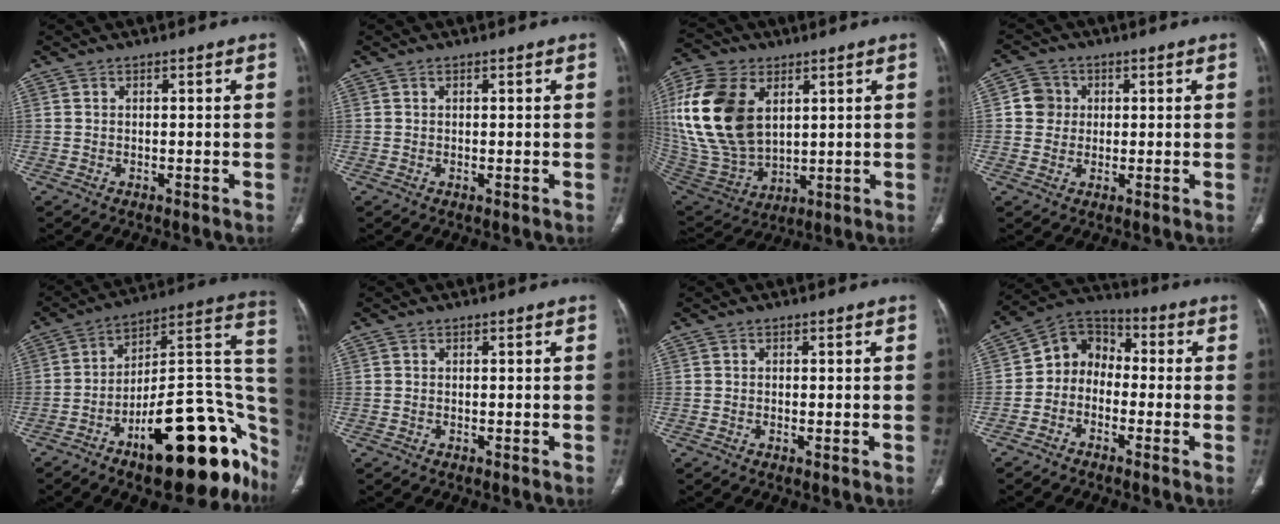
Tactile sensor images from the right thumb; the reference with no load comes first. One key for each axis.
{"total": 0.5, "fx": 0.2, "fy": 0.2, "fz": 0.4, "tx": -0.009, "ty": -0.001, "tz": 0.005}
{"total": 23.9, "fx": 6.1, "fy": 15.4, "fz": 17.3, "tx": -0.369, "ty": -0.024, "tz": 0.127}
{"total": 4.6, "fx": 0.6, "fy": 4.5, "fz": 1.1, "tx": 0.006, "ty": 0.005, "tz": 0.007}
{"total": 30.0, "fx": -13.9, "fy": 11.8, "fz": 23.9, "tx": -0.215, "ty": 0.101, "tz": -0.201}
{"total": 0.0}
{"total": 0.7, "fx": -0.1, "fy": 0.3, "fz": 0.7, "tx": -0.014, "ty": -0.003, "tz": -0.003}
{"total": 8.7, "fx": -1.5, "fy": 7.3, "fz": 4.5, "tx": -0.044, "ty": 0.045, "tz": -0.049}